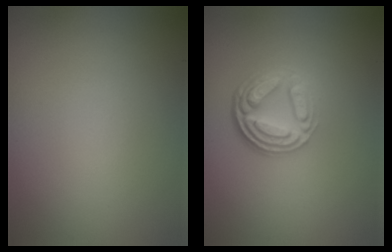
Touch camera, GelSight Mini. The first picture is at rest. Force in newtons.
{"total": 4.9, "press": 3.5, "slide": 3.4}